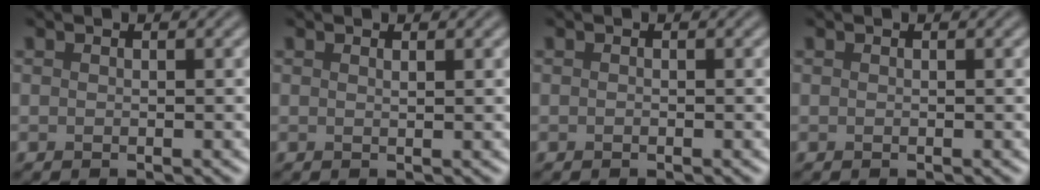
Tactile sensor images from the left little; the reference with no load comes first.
{"total": 0.6, "force": [0.4, 0.2, 0.4], "torque": [-0.001, 0.000, 0.006]}
{"total": 0.0}
{"total": 0.0}